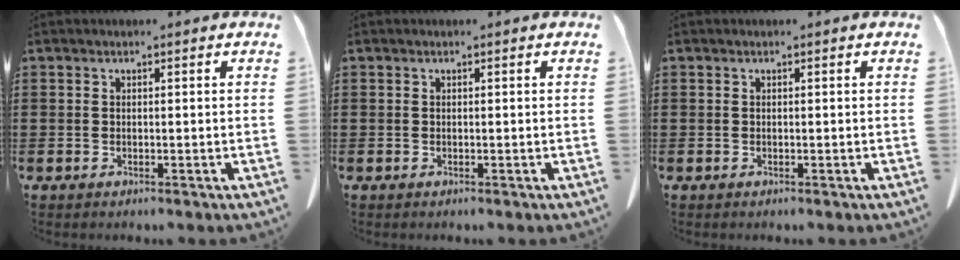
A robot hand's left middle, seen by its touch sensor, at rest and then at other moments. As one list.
[{"total": 0.0}, {"total": 0.0}]